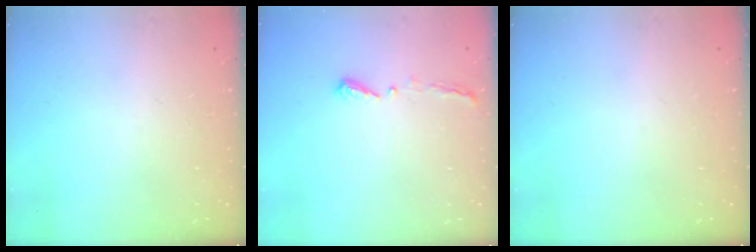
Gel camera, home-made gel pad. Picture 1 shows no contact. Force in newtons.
{"total": 4.4, "press": 4.3, "slide": 0.6}
{"total": 0.0}